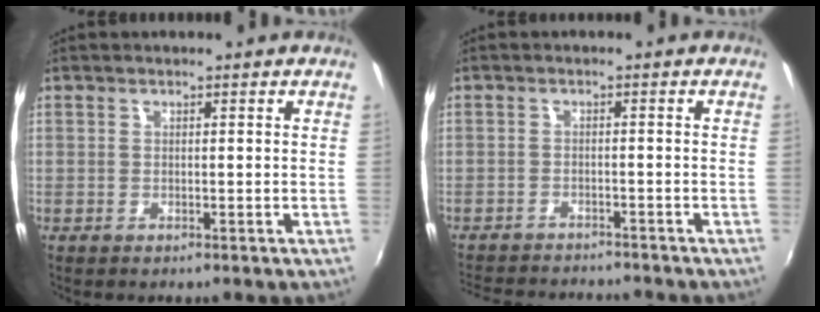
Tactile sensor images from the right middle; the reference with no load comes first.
{"total": 11.0, "force": [-10.0, 2.3, 3.8], "torque": [-0.095, -0.011, -0.151]}